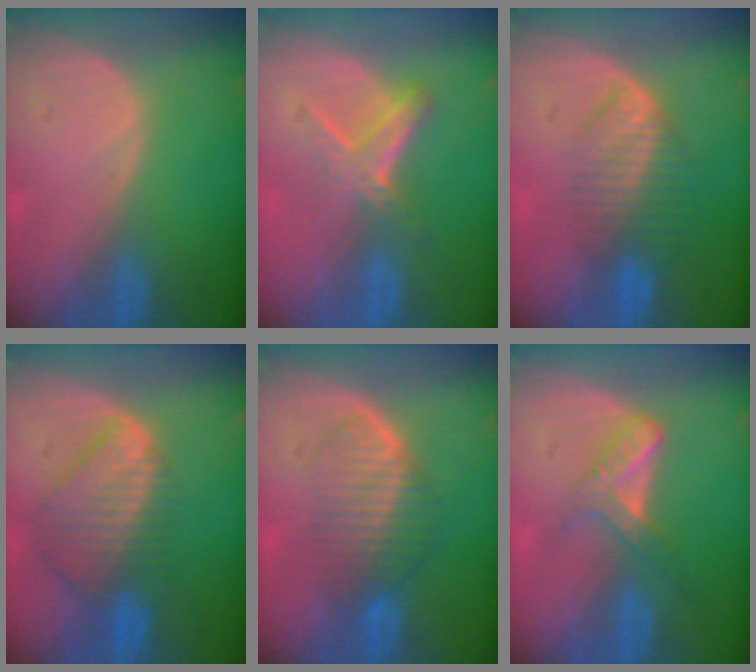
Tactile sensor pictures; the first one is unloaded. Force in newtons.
{"total": 5.2, "press": 4.8, "slide": 2.1}
{"total": 6.8, "press": 5.8, "slide": 3.5}
{"total": 9.0, "press": 7.8, "slide": 4.6}
{"total": 6.3, "press": 6.2, "slide": 1.2}
{"total": 5.4, "press": 4.7, "slide": 2.7}